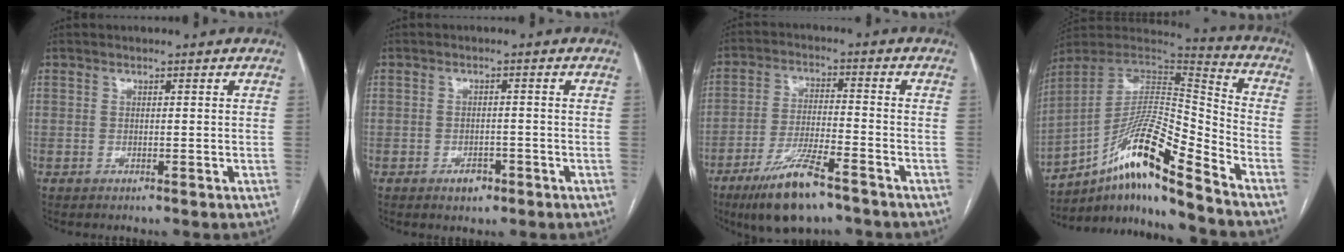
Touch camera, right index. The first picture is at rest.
{"total": 2.5, "force": [-1.4, 1.6, 1.2], "torque": [-0.011, 0.005, -0.017]}
{"total": 10.9, "force": [-7.3, 2.1, 7.8], "torque": [-0.152, -0.018, -0.130]}
{"total": 17.2, "force": [-11.4, 1.4, 12.8], "torque": [-0.236, 0.018, -0.200]}